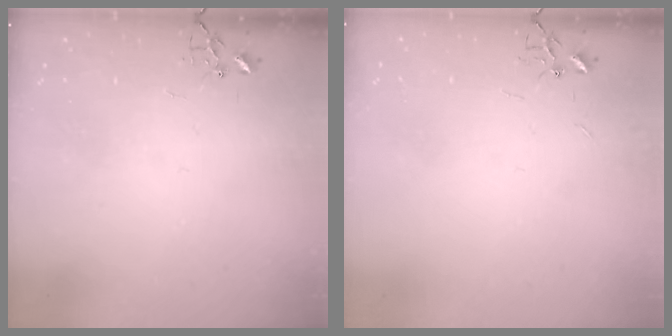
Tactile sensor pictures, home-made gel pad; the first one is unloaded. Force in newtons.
{"total": 2.2, "press": 2.2, "slide": 0.3}